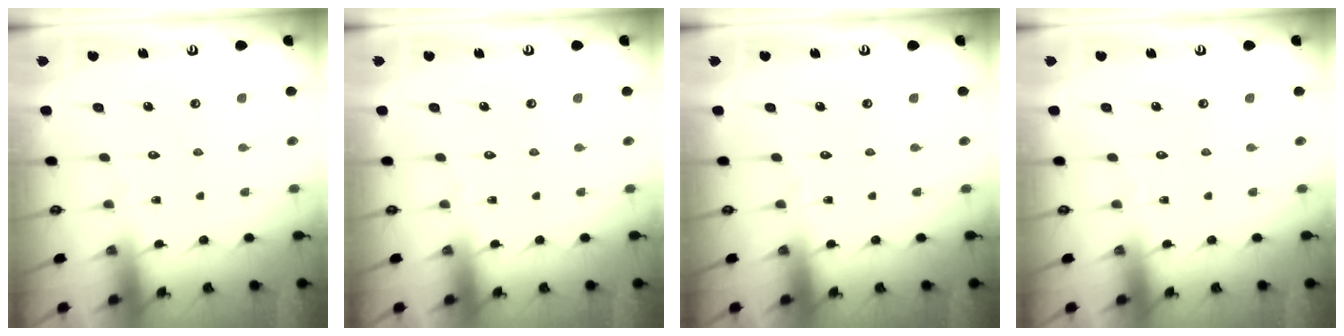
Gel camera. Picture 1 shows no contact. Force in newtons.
{"total": 0.0}
{"total": 0.0}
{"total": 0.0}